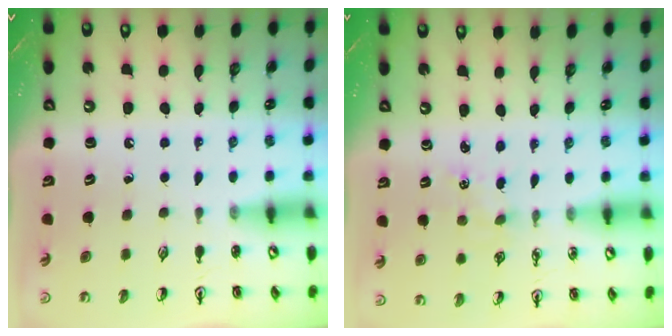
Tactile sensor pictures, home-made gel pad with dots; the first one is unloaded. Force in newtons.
{"total": 1.7, "press": 1.6, "slide": 0.2}